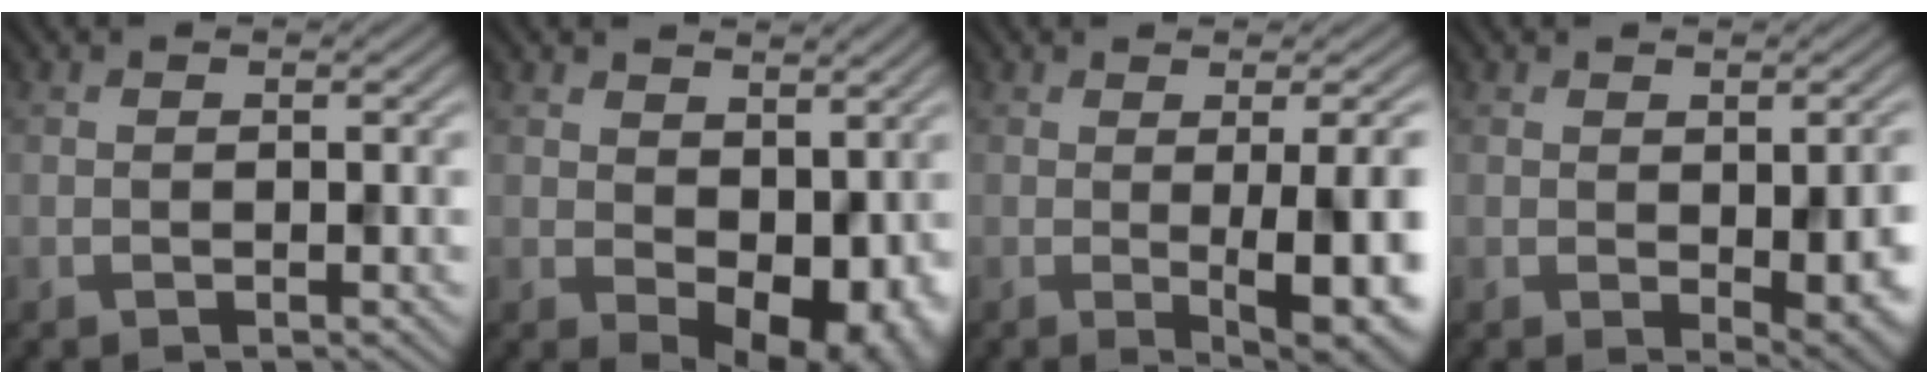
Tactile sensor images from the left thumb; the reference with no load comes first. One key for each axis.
{"total": 8.7, "fx": 0.3, "fy": 5.6, "fz": 6.7, "tx": -0.096, "ty": -0.025, "tz": 0.019}
{"total": 10.2, "fx": -1.0, "fy": 2.5, "fz": 9.9, "tx": -0.121, "ty": 0.002, "tz": -0.009}
{"total": 6.0, "fx": -1.0, "fy": 2.8, "fz": 5.2, "tx": -0.073, "ty": -0.020, "tz": 0.003}